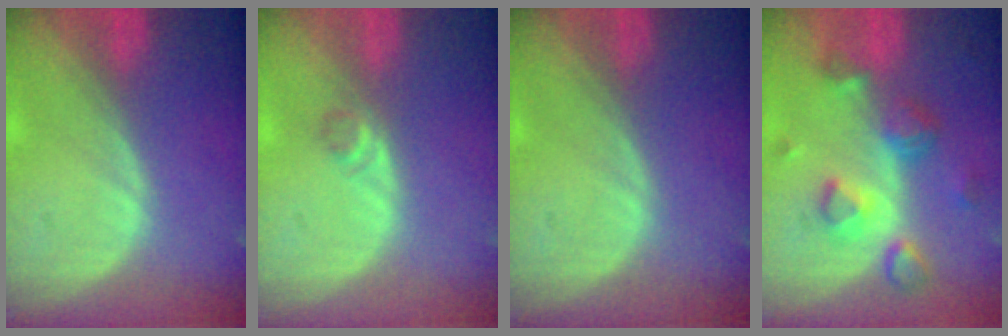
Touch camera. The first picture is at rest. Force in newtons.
{"total": 1.6, "press": 1.4, "slide": 0.8}
{"total": 0.0}
{"total": 7.7, "press": 6.9, "slide": 3.5}